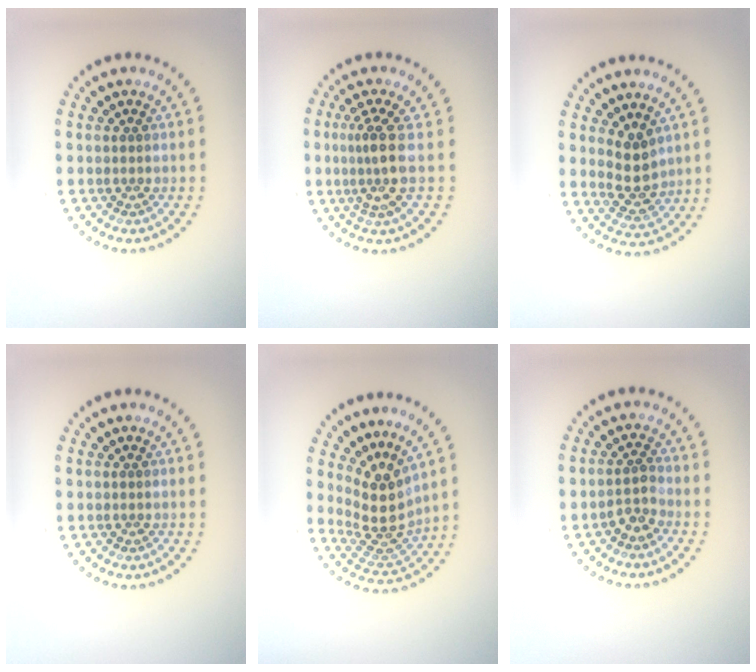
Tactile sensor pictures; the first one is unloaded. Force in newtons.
{"total": 3.0, "press": 2.3, "slide": 2.0}
{"total": 3.1, "press": 2.9, "slide": 1.2}
{"total": 0.0}
{"total": 4.1, "press": 2.9, "slide": 2.9}
{"total": 1.8, "press": 1.4, "slide": 1.1}